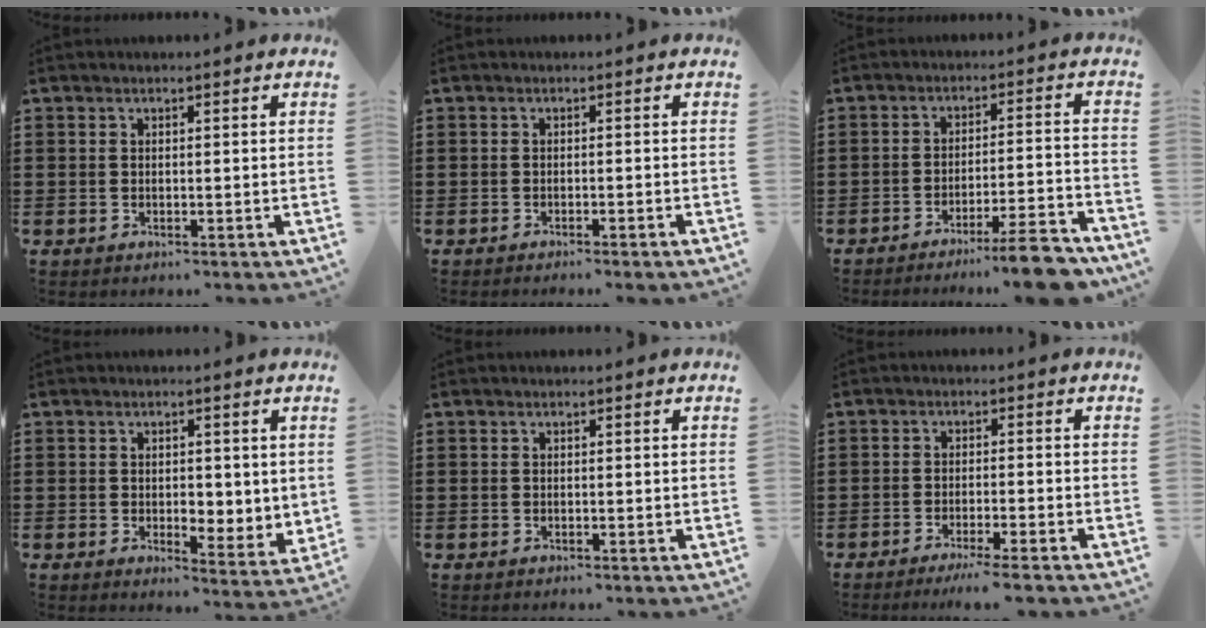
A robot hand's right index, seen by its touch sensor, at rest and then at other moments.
{"total": 0.8, "force": [-0.8, -0.2, 0.2], "torque": [-0.005, 0.000, -0.016]}
{"total": 8.0, "force": [-6.7, -0.1, 4.3], "torque": [-0.061, 0.004, -0.123]}
{"total": 3.0, "force": [0.7, 1.9, 2.2], "torque": [-0.034, -0.002, 0.009]}
{"total": 0.0}
{"total": 3.0, "force": [-2.6, -0.3, 1.6], "torque": [-0.026, -0.005, -0.048]}